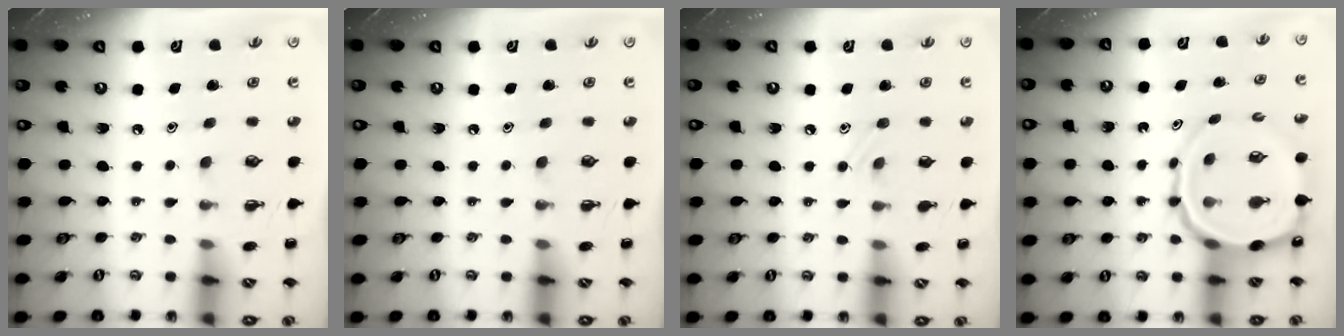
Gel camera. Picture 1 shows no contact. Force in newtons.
{"total": 0.0}
{"total": 4.7, "press": 4.5, "slide": 1.5}
{"total": 11.1, "press": 10.7, "slide": 3.0}